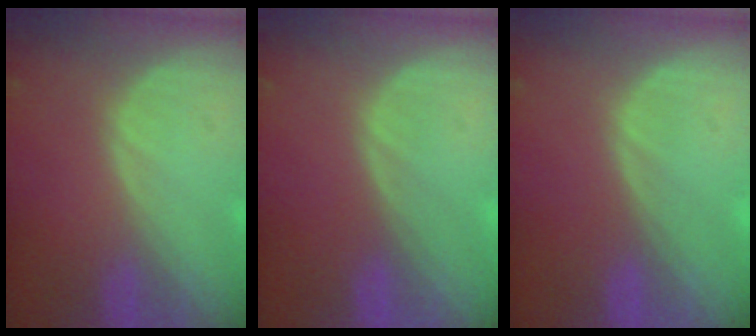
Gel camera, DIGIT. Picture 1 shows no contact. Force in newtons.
{"total": 0.0}
{"total": 0.0}